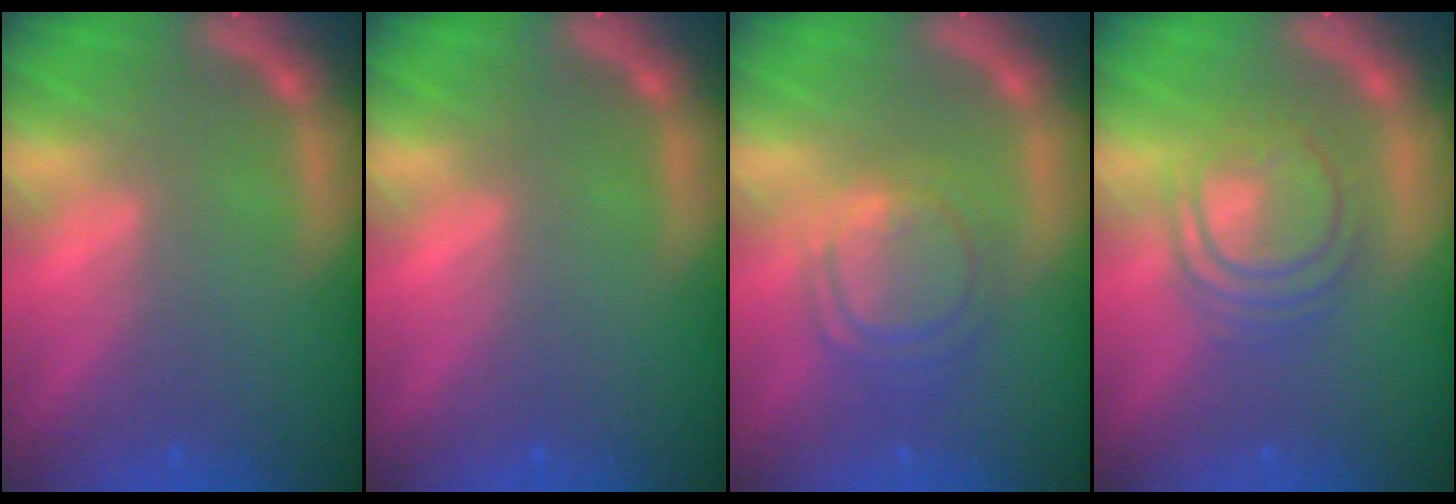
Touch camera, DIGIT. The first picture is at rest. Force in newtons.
{"total": 0.0}
{"total": 5.6}
{"total": 6.0}